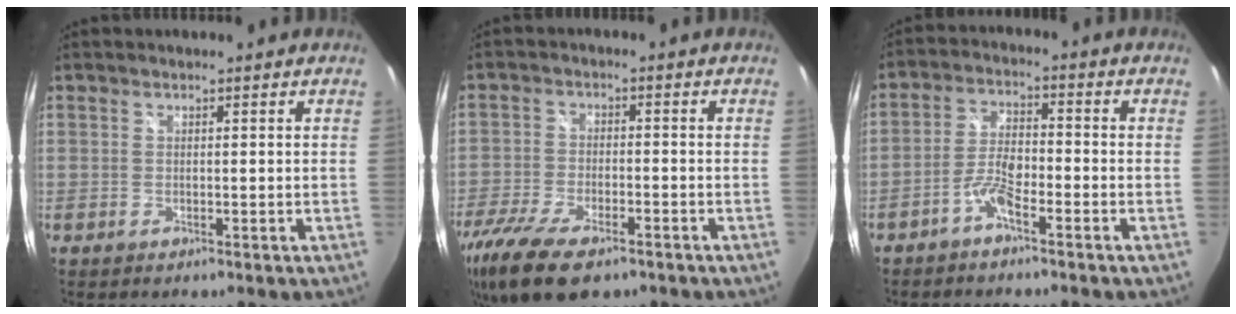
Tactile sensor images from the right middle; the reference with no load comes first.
{"total": 16.2, "force": [-10.6, 6.7, 10.3], "torque": [-0.237, -0.054, -0.187]}
{"total": 4.6, "force": [-3.1, 1.2, 3.2], "torque": [-0.074, 0.013, -0.061]}